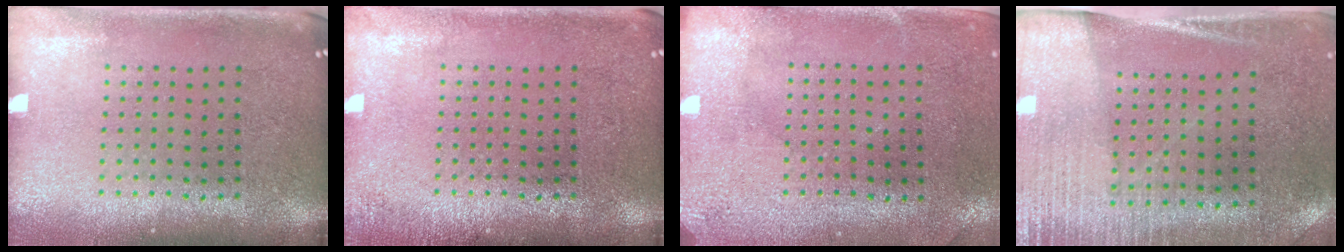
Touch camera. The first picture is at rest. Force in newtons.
{"total": 1.2, "press": 1.1, "slide": 0.2}
{"total": 3.1, "press": 2.4, "slide": 2.0}
{"total": 2.7, "press": 2.4, "slide": 1.2}